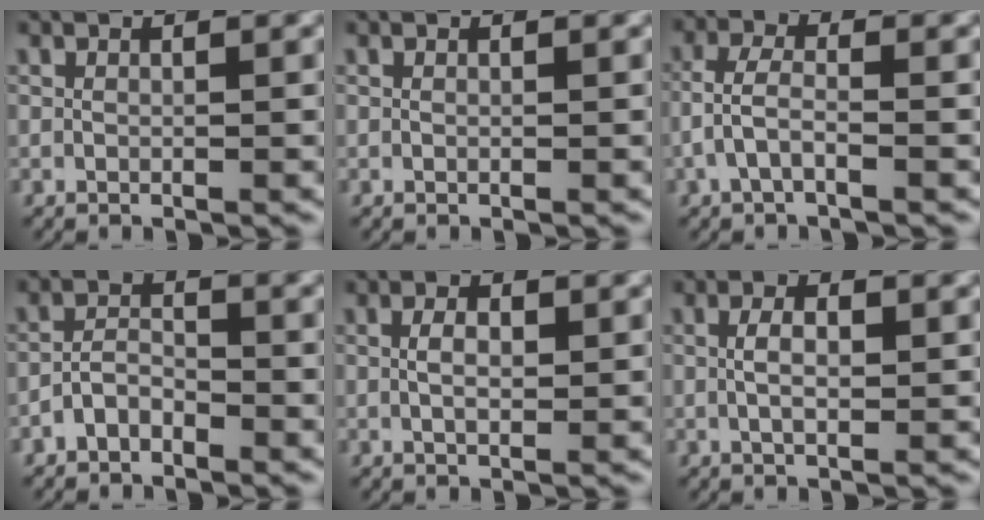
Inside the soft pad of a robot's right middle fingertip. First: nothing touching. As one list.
[{"total": 0.0}, {"total": 3.0, "force": [-1.2, 1.4, 2.4], "torque": [-0.048, -0.003, -0.021]}, {"total": 2.2, "force": [-1.7, 1.2, 0.8], "torque": [-0.003, -0.001, -0.036]}, {"total": 2.1, "force": [0.0, 0.8, 1.9], "torque": [-0.025, -0.004, 0.001]}, {"total": 2.4, "force": [0.0, 0.8, 2.3], "torque": [-0.032, -0.002, -0.001]}]